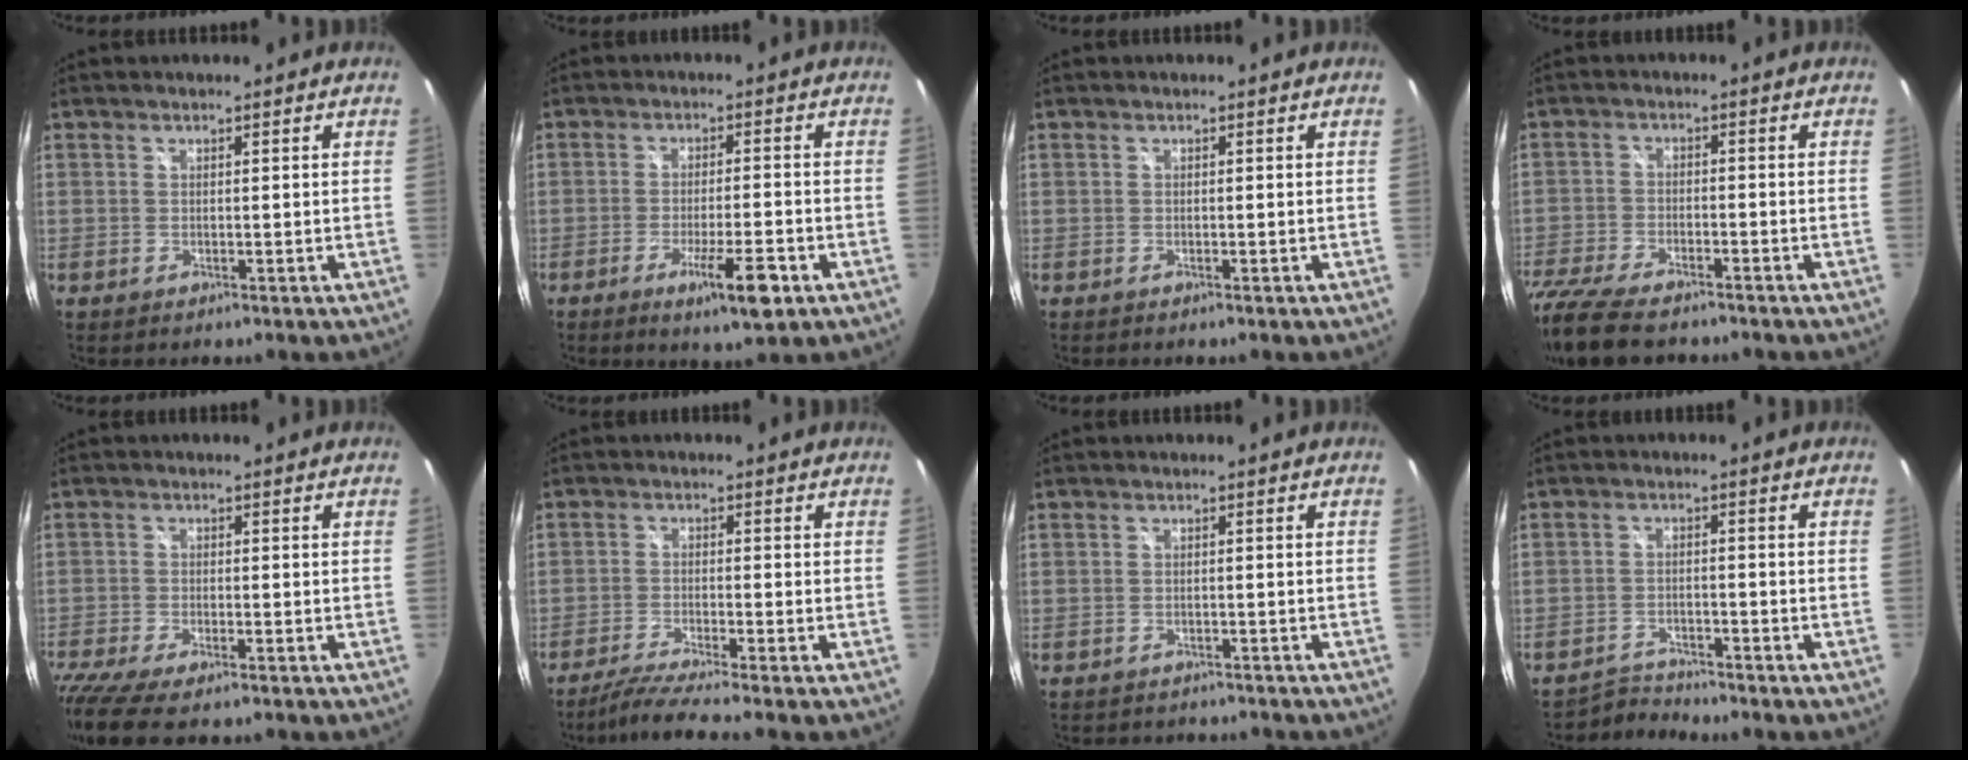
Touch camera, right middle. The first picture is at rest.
{"total": 8.0, "force": [-4.3, 1.1, 6.7], "torque": [-0.123, -0.019, -0.067]}
{"total": 0.0}
{"total": 16.8, "force": [-13.4, 5.5, 8.5], "torque": [-0.207, -0.048, -0.234]}
{"total": 9.3, "force": [-7.5, 1.8, 5.2], "torque": [-0.131, -0.045, -0.137]}
{"total": 7.1, "force": [-6.0, -1.3, 3.4], "torque": [-0.083, -0.022, -0.108]}
{"total": 4.9, "force": [-4.5, 1.5, 1.2], "torque": [-0.029, -0.010, -0.061]}
{"total": 4.1, "force": [-4.1, 0.4, -0.4], "torque": [-0.006, 0.006, -0.075]}